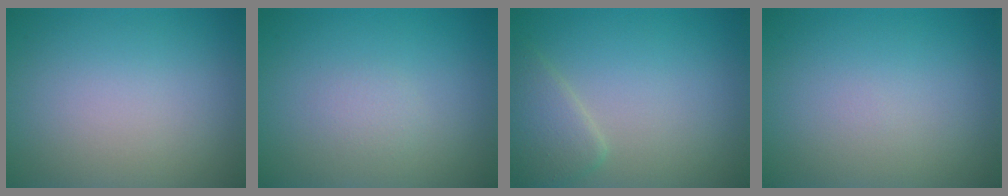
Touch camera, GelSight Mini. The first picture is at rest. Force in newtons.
{"total": 0.9, "press": 0.9, "slide": 0.0}
{"total": 2.6, "press": 2.6, "slide": 0.1}
{"total": 0.0}